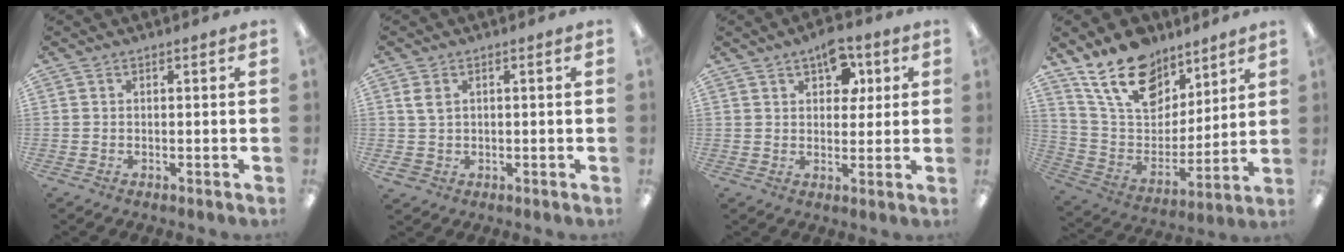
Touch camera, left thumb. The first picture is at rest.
{"total": 4.0, "force": [1.2, 3.1, 2.2], "torque": [-0.044, 0.001, 0.018]}
{"total": 8.2, "force": [4.3, 5.0, 4.9], "torque": [-0.050, -0.010, 0.072]}
{"total": 18.9, "force": [13.0, 10.6, 8.7], "torque": [-0.169, -0.066, 0.242]}